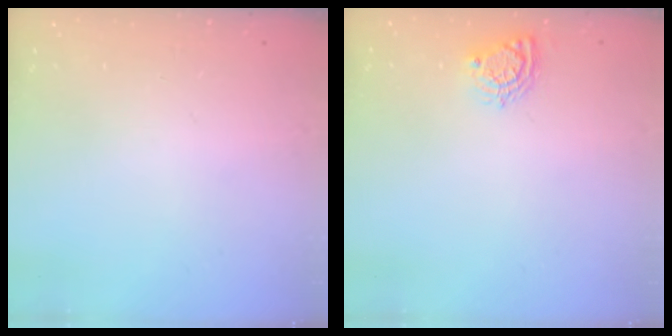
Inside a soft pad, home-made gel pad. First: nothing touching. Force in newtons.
{"total": 6.5, "press": 6.5, "slide": 0.1}